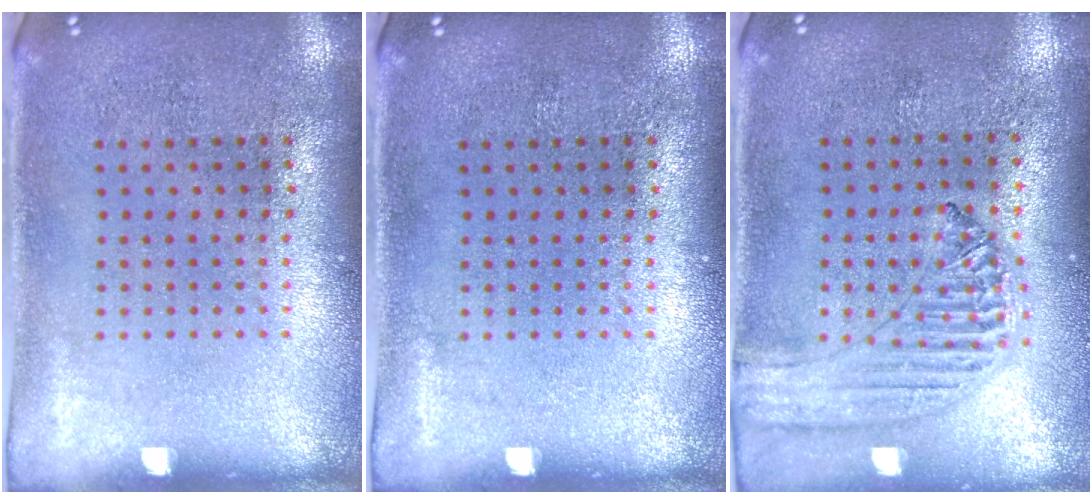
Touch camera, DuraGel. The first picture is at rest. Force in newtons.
{"total": 0.0}
{"total": 1.2, "press": 1.2, "slide": 0.1}